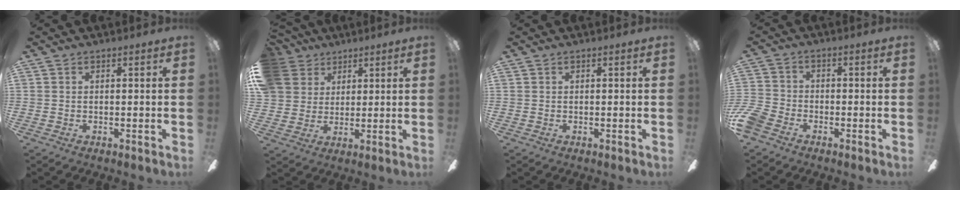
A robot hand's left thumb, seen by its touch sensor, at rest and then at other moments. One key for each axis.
{"total": 9.5, "fx": 5.3, "fy": 7.7, "fz": 1.6, "tx": -0.050, "ty": -0.020, "tz": 0.110}
{"total": 0.0}
{"total": 6.2, "fx": -3.9, "fy": 4.0, "fz": 2.7, "tx": -0.070, "ty": 0.017, "tz": -0.078}